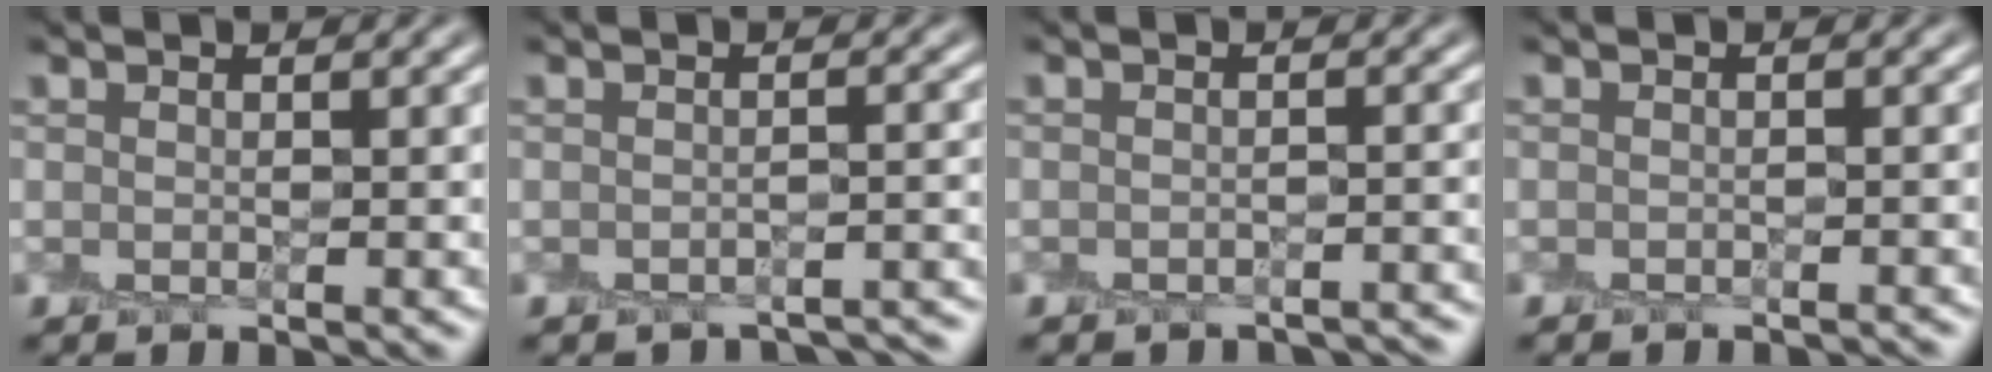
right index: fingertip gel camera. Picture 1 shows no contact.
{"total": 4.5, "force": [-4.2, 1.1, 1.1], "torque": [-0.020, -0.004, -0.050]}
{"total": 4.0, "force": [-3.7, 1.4, 0.4], "torque": [0.003, 0.002, -0.048]}
{"total": 1.8, "force": [-1.8, 0.3, 0.0], "torque": [0.006, -0.006, -0.029]}